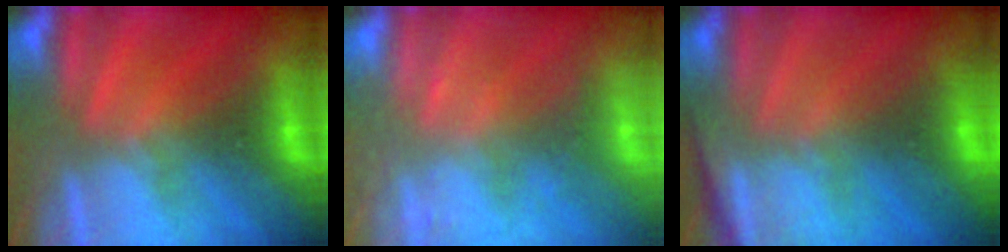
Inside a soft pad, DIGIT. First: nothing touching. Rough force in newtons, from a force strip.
{"total": 7.4}
{"total": 10.8}